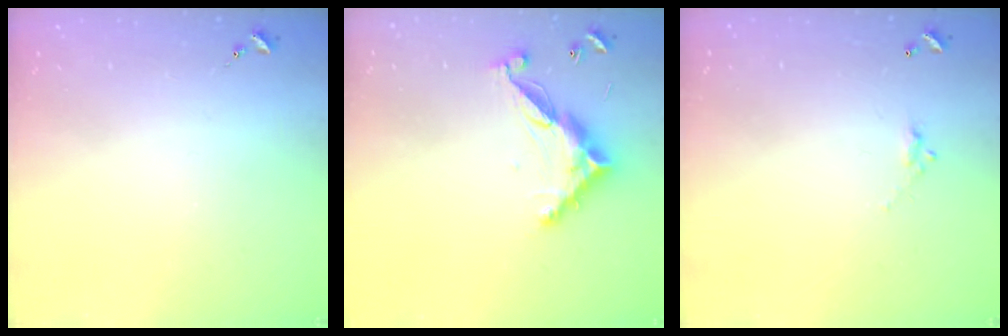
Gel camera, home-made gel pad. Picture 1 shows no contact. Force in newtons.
{"total": 11.5, "press": 11.5, "slide": 0.4}
{"total": 4.9, "press": 4.9, "slide": 0.2}